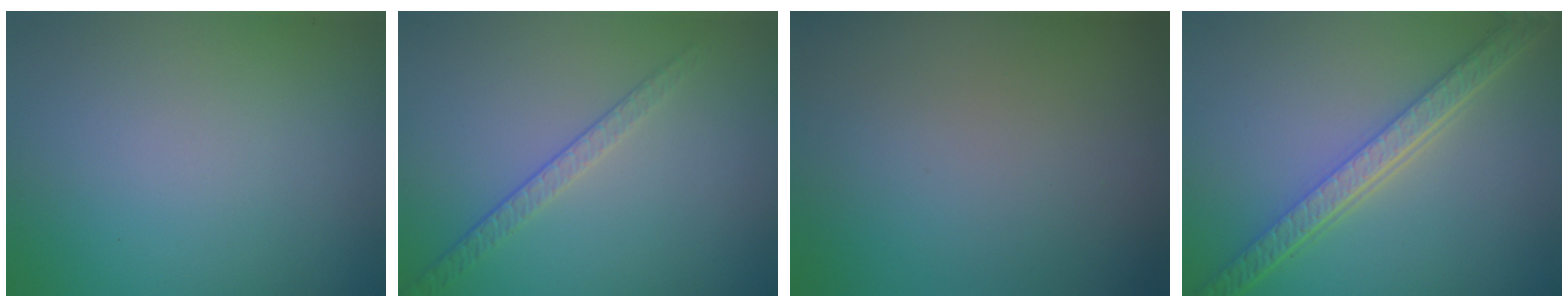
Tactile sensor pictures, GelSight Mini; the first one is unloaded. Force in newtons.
{"total": 1.9, "press": 1.4, "slide": 1.3}
{"total": 0.0}
{"total": 5.7, "press": 4.4, "slide": 3.7}